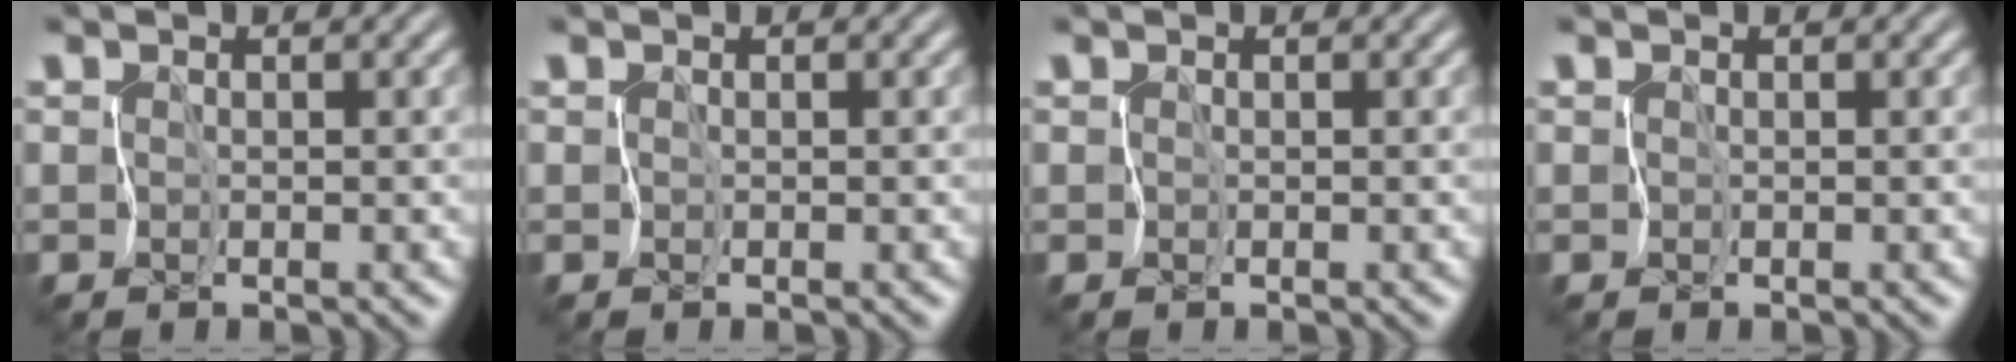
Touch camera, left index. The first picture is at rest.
{"total": 0.0}
{"total": 0.0}
{"total": 0.0}